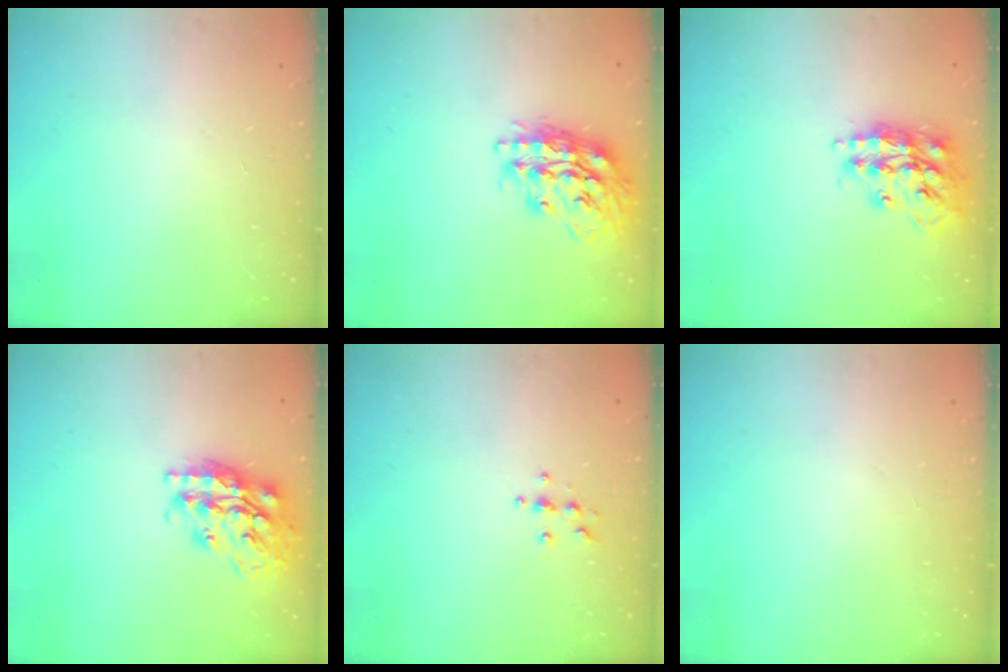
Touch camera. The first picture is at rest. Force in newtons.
{"total": 18.8, "press": 18.8, "slide": 1.5}
{"total": 18.7, "press": 18.6, "slide": 1.6}
{"total": 19.6, "press": 19.5, "slide": 1.7}
{"total": 3.9, "press": 3.8, "slide": 0.4}
{"total": 0.0}